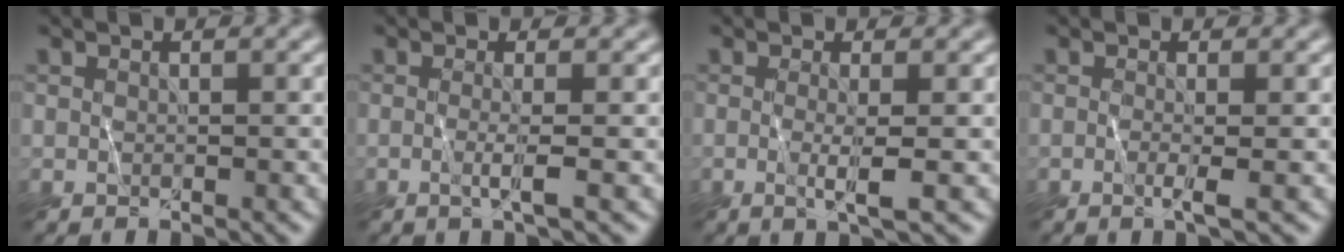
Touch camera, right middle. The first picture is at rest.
{"total": 1.6, "force": [-0.3, 0.2, 1.5], "torque": [-0.022, 0.007, -0.012]}
{"total": 2.3, "force": [-0.3, 0.3, 2.2], "torque": [-0.036, 0.000, -0.009]}
{"total": 1.4, "force": [-0.3, 0.2, 1.3], "torque": [-0.020, 0.003, -0.008]}